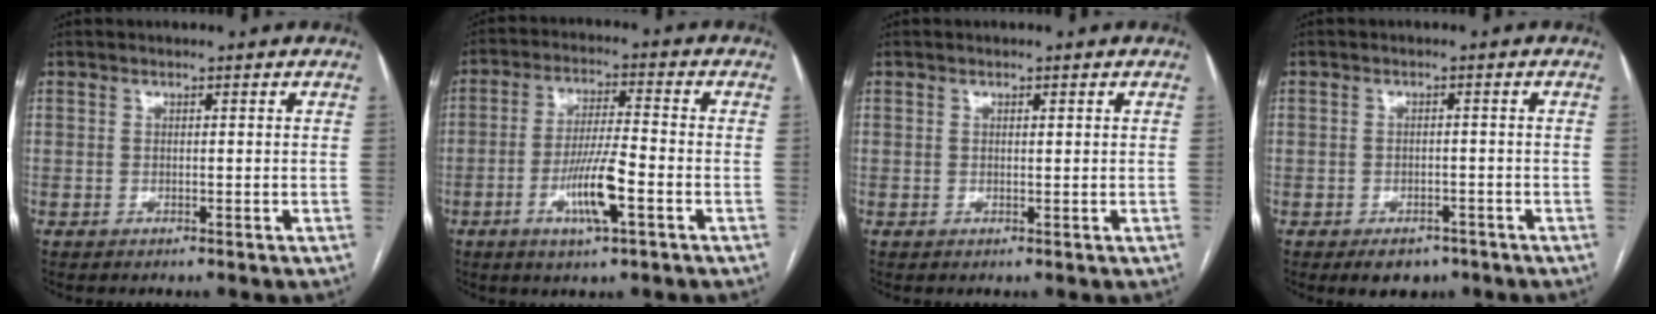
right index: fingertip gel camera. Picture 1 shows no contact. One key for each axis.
{"total": 8.6, "fx": -3.3, "fy": 0.8, "fz": 7.9, "tx": -0.151, "ty": -0.004, "tz": -0.058}
{"total": 0.6, "fx": 0.3, "fy": 0.1, "fz": 0.5, "tx": -0.011, "ty": -0.001, "tz": 0.005}
{"total": 4.7, "fx": -3.1, "fy": 3.1, "fz": 1.7, "tx": -0.015, "ty": 0.005, "tz": -0.035}